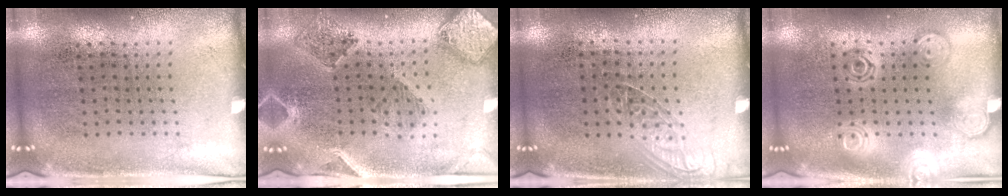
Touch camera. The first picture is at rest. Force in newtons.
{"total": 1.5, "press": 1.4, "slide": 0.4}
{"total": 1.2, "press": 1.1, "slide": 0.5}
{"total": 1.8, "press": 1.8, "slide": 0.2}